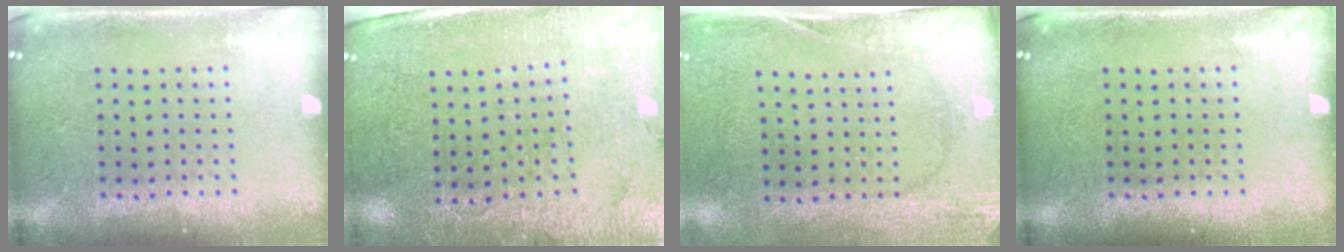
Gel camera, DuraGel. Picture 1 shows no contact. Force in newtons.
{"total": 3.0, "press": 2.8, "slide": 1.0}
{"total": 2.8, "press": 2.1, "slide": 1.8}
{"total": 0.0}